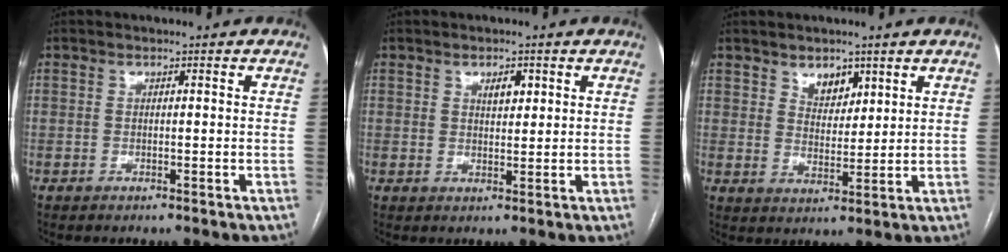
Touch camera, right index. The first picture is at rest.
{"total": 2.6, "force": [1.1, 1.3, 1.9], "torque": [-0.029, 0.001, 0.020]}
{"total": 4.4, "force": [2.8, 2.7, 2.2], "torque": [-0.032, -0.002, 0.053]}